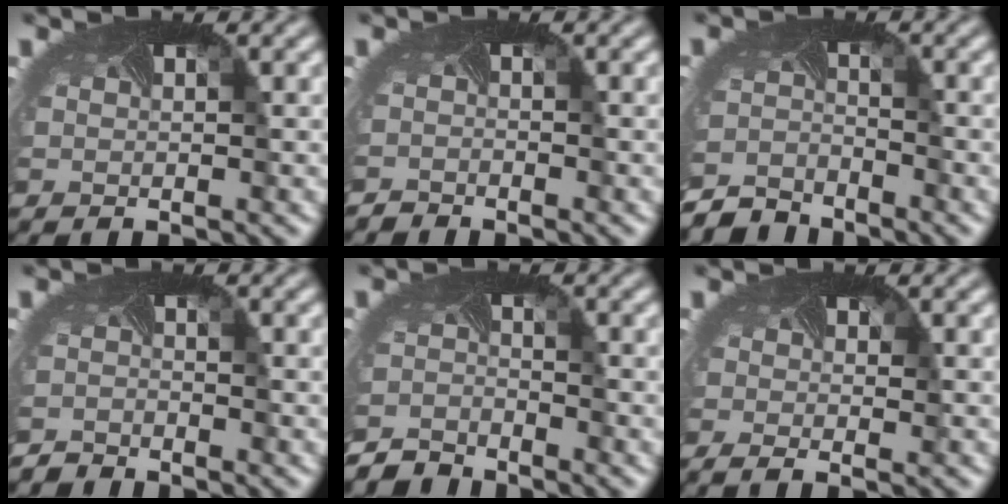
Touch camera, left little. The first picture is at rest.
{"total": 1.7, "force": [-1.5, 0.3, -0.7], "torque": [-0.003, -0.013, -0.032]}
{"total": 4.5, "force": [-4.4, 0.7, -0.7], "torque": [-0.008, -0.022, -0.084]}
{"total": 2.3, "force": [-2.1, 0.2, -0.9], "torque": [-0.001, -0.014, -0.044]}
{"total": 3.8, "force": [-3.7, 0.5, -0.7], "torque": [-0.008, -0.021, -0.072]}
{"total": 2.5, "force": [-0.9, 1.1, 2.0], "torque": [-0.040, -0.012, -0.016]}